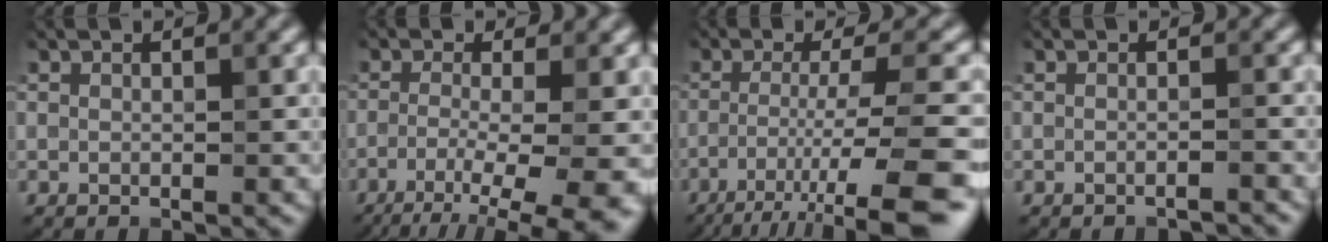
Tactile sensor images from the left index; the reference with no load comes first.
{"total": 8.8, "force": [-4.2, 2.7, 7.3], "torque": [-0.097, -0.018, -0.053]}
{"total": 9.7, "force": [-5.8, 1.3, 7.6], "torque": [-0.101, 0.004, -0.096]}
{"total": 1.4, "force": [-1.2, 0.2, 0.8], "torque": [-0.001, -0.001, -0.025]}